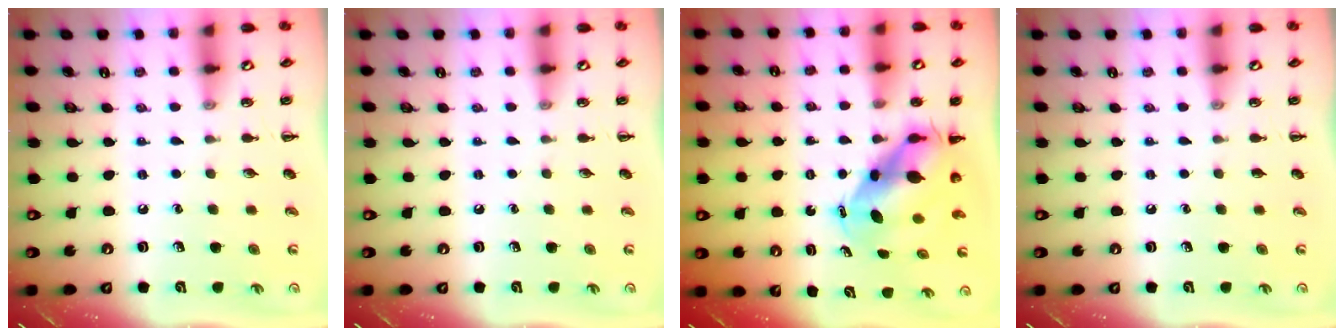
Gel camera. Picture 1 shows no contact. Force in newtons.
{"total": 0.0}
{"total": 7.8, "press": 7.5, "slide": 1.9}
{"total": 0.0}